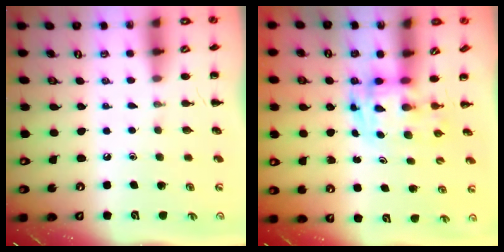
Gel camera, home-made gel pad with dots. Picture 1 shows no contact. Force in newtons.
{"total": 3.6, "press": 3.5, "slide": 0.6}